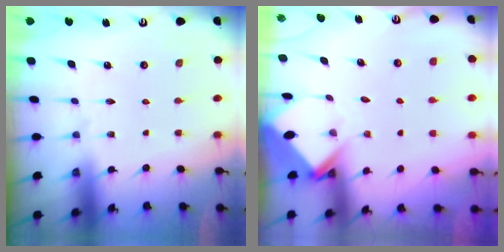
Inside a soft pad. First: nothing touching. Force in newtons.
{"total": 3.8, "press": 3.7, "slide": 0.3}